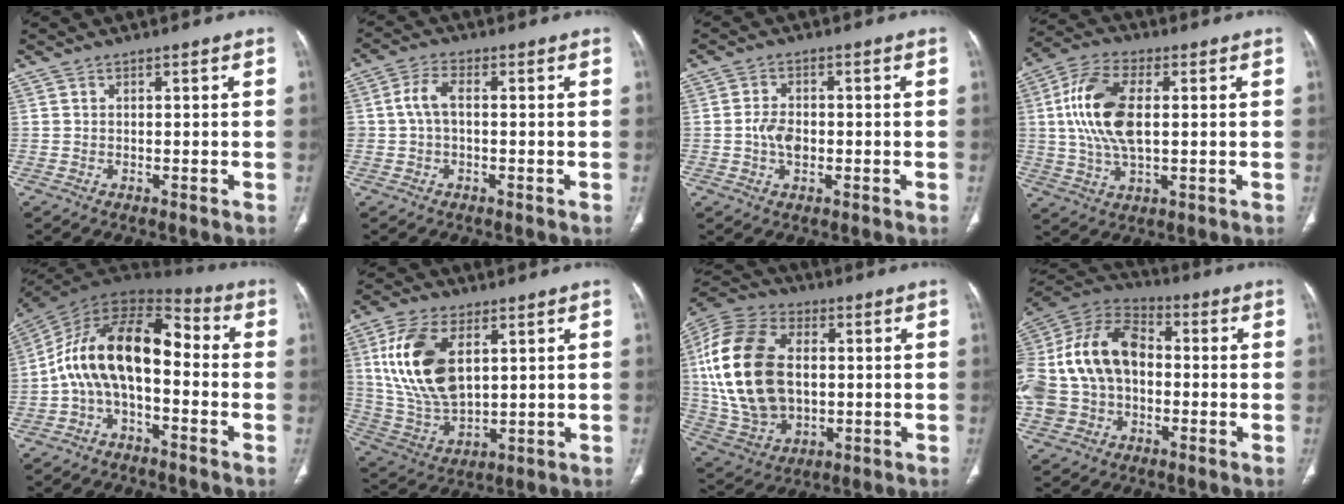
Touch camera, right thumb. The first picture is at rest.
{"total": 4.4, "force": [0.0, 2.6, 3.6], "torque": [-0.076, 0.013, -0.003]}
{"total": 4.3, "force": [-0.7, 2.8, 3.2], "torque": [-0.055, 0.007, -0.014]}
{"total": 14.0, "force": [1.6, 7.2, 11.9], "torque": [-0.248, 0.010, 0.029]}
{"total": 16.6, "force": [-1.8, 8.9, 13.9], "torque": [-0.229, 0.072, -0.045]}
{"total": 17.3, "force": [4.9, 9.6, 13.5], "torque": [-0.265, -0.015, 0.104]}
{"total": 24.3, "force": [1.9, 16.0, 18.1], "torque": [-0.368, 0.002, 0.047]}
{"total": 21.5, "force": [-0.5, 15.6, 14.8], "torque": [-0.306, 0.039, -0.010]}